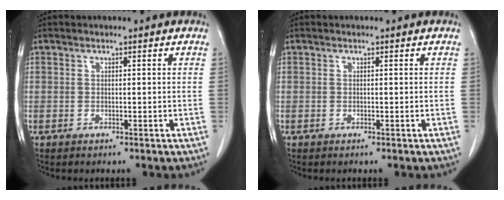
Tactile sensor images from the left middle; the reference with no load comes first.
{"total": 0.0}